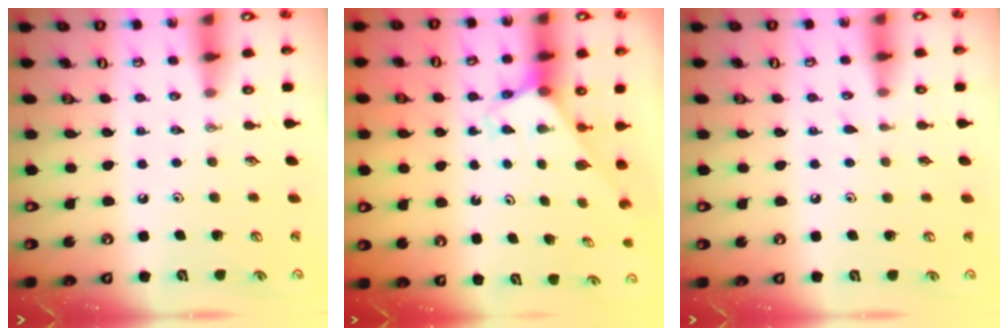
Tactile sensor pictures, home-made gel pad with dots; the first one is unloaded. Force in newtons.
{"total": 2.7, "press": 2.7, "slide": 0.1}
{"total": 5.4, "press": 5.4, "slide": 0.5}